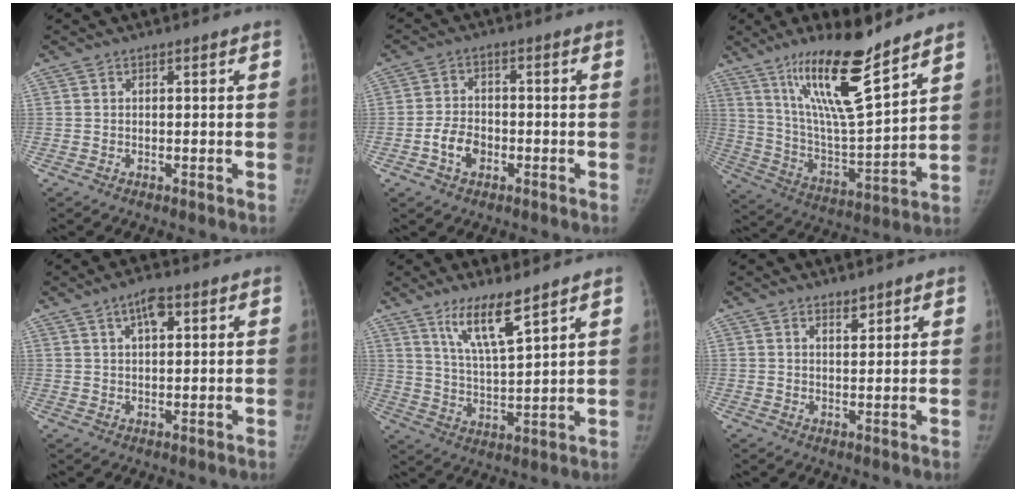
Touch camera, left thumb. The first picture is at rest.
{"total": 5.5, "force": [-2.0, 3.8, 3.3], "torque": [-0.051, 0.018, -0.039]}
{"total": 18.8, "force": [12.7, 3.1, 13.5], "torque": [-0.219, -0.075, 0.235]}
{"total": 4.6, "force": [2.2, 1.9, 3.5], "torque": [-0.056, -0.003, 0.037]}
{"total": 9.4, "force": [6.5, 1.5, 6.7], "torque": [-0.122, -0.047, 0.130]}
{"total": 2.0, "force": [1.7, 0.7, 0.8], "torque": [-0.005, -0.014, 0.029]}